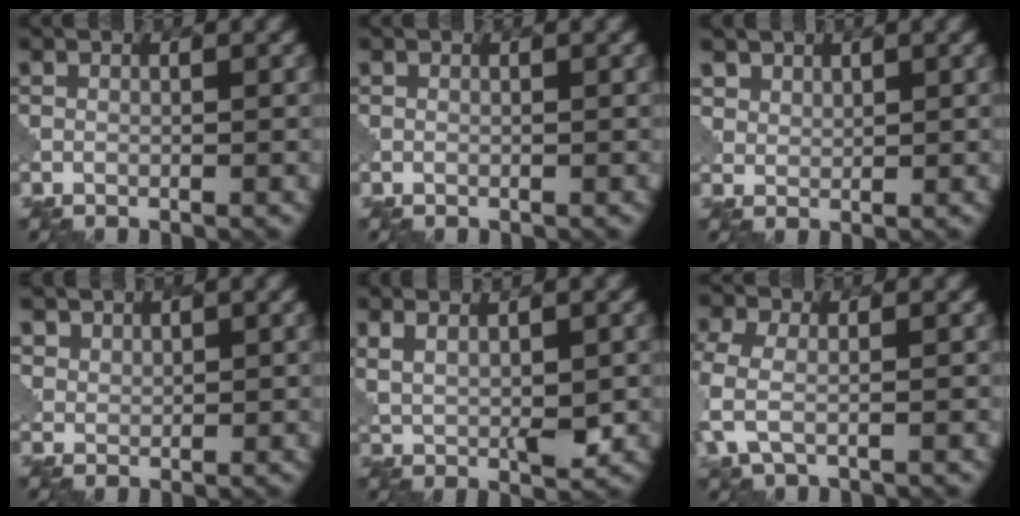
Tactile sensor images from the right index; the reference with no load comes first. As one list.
[{"total": 0.0}, {"total": 2.8, "force": [1.9, 1.9, 0.7], "torque": [-0.029, -0.014, 0.055]}, {"total": 2.6, "force": [2.0, 1.6, 0.6], "torque": [-0.023, -0.012, 0.054]}, {"total": 4.3, "force": [1.5, 1.3, 3.8], "torque": [-0.075, -0.006, 0.038]}, {"total": 4.1, "force": [-0.9, 2.2, 3.3], "torque": [-0.095, -0.004, -0.025]}]